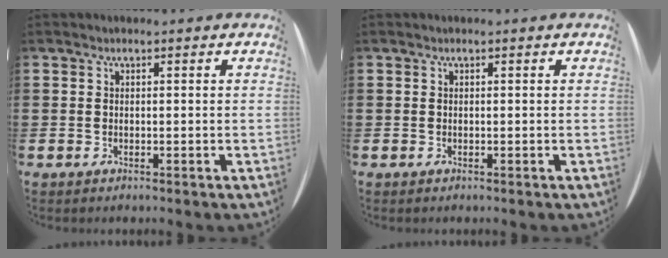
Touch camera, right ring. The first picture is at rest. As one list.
[{"total": 0.0}]